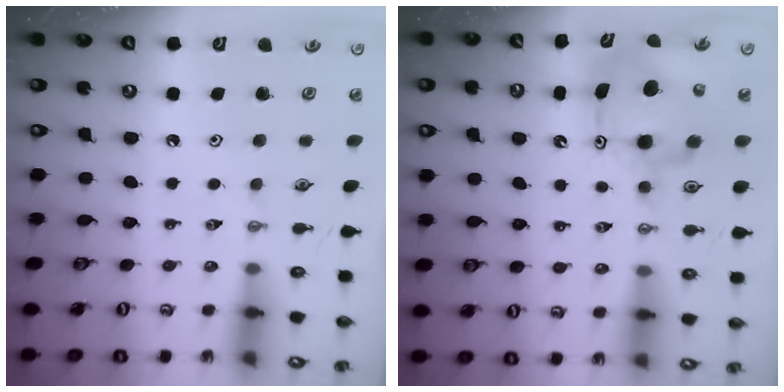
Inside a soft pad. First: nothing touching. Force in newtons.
{"total": 9.9, "press": 9.9, "slide": 0.8}